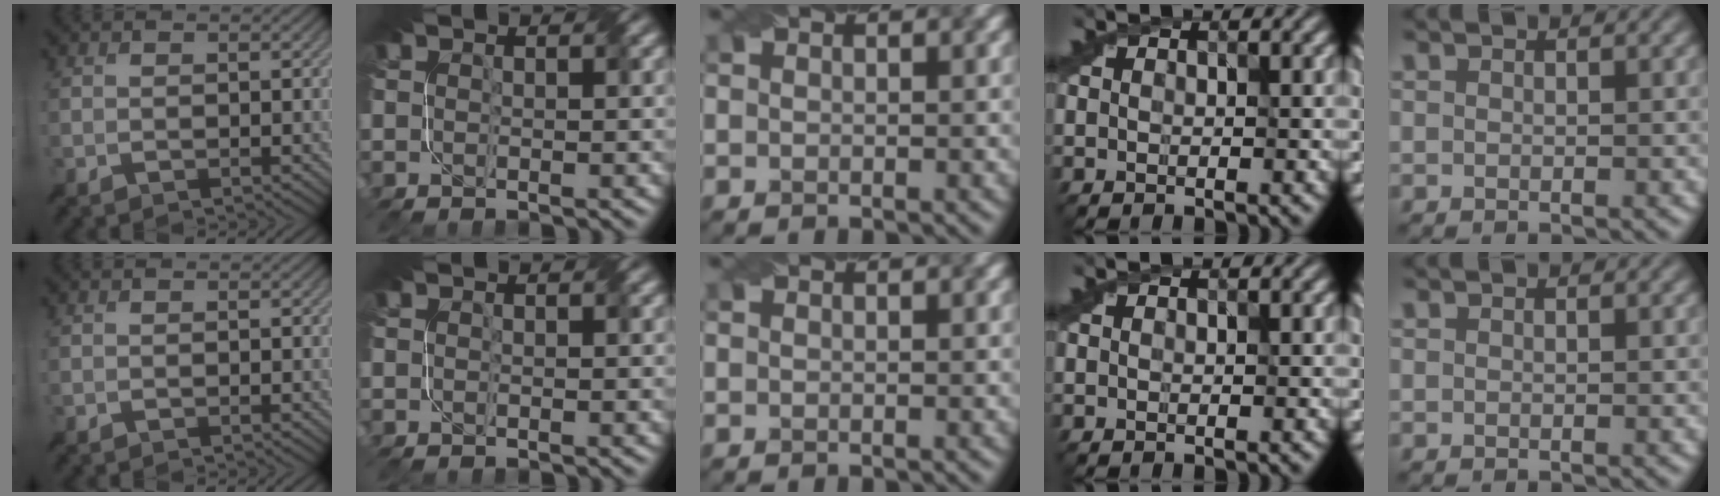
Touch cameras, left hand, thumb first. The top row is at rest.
{}